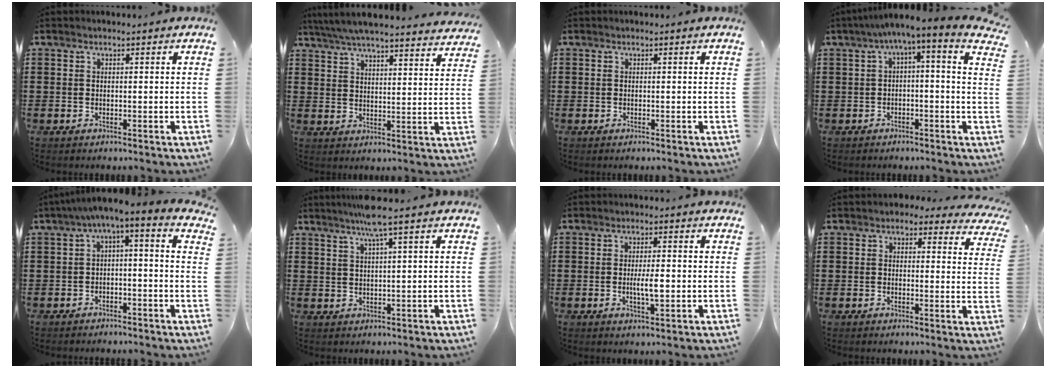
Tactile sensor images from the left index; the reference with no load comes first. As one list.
[{"total": 5.8, "force": [5.5, -0.1, 1.9], "torque": [-0.057, -0.031, 0.095]}, {"total": 0.0}, {"total": 2.7, "force": [-0.9, -0.2, 2.6], "torque": [-0.052, -0.018, -0.026]}, {"total": 2.9, "force": [-2.2, 0.0, 1.8], "torque": [-0.034, -0.013, -0.051]}, {"total": 4.9, "force": [3.1, -0.5, 3.8], "torque": [-0.080, 0.003, 0.052]}, {"total": 3.9, "force": [-0.3, 1.0, 3.8], "torque": [-0.073, -0.004, -0.008]}, {"total": 2.5, "force": [2.0, 1.2, 0.9], "torque": [-0.012, -0.005, 0.033]}]